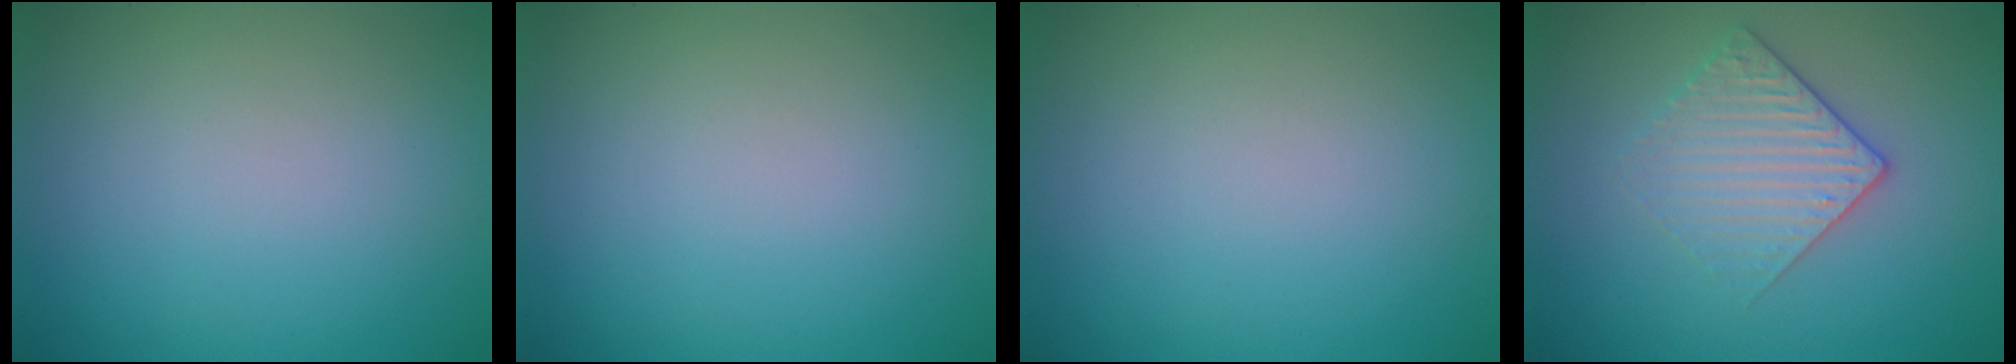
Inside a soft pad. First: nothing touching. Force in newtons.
{"total": 0.0}
{"total": 0.0}
{"total": 2.9, "press": 2.6, "slide": 1.2}